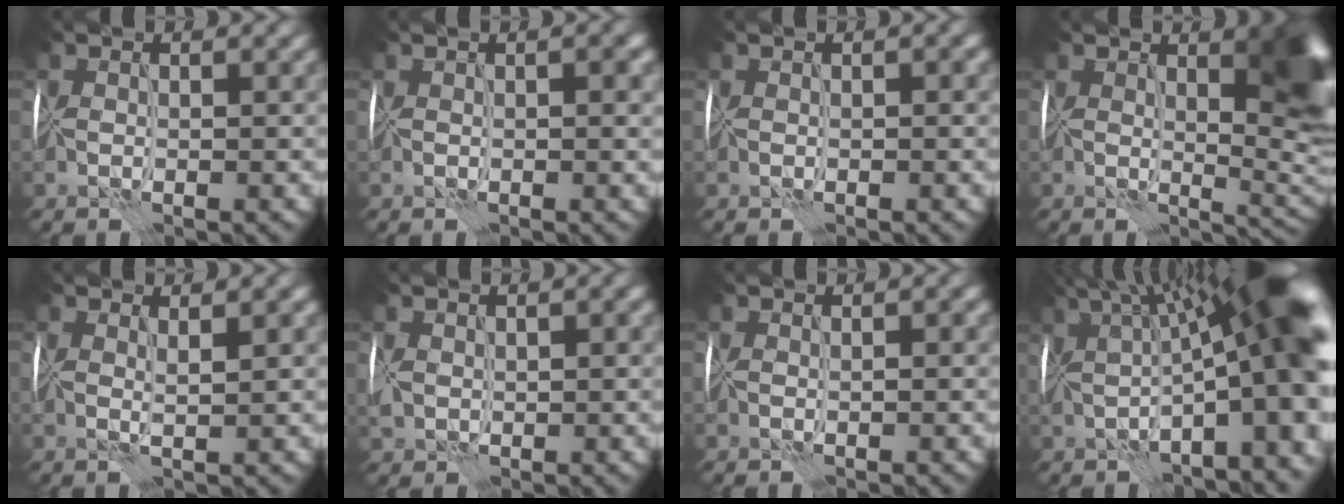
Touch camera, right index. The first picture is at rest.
{"total": 1.1, "force": [0.3, 0.3, 1.0], "torque": [-0.015, 0.001, 0.005]}
{"total": 0.0}
{"total": 8.2, "force": [2.0, 3.3, 7.2], "torque": [-0.070, -0.006, 0.034]}
{"total": 1.2, "force": [0.9, -0.1, 0.8], "torque": [-0.015, 0.000, 0.017]}
{"total": 1.8, "force": [0.4, 1.5, 0.9], "torque": [-0.020, 0.001, 0.008]}
{"total": 0.0}
{"total": 17.0, "force": [1.3, 5.8, 16.0], "torque": [-0.206, 0.030, 0.026]}